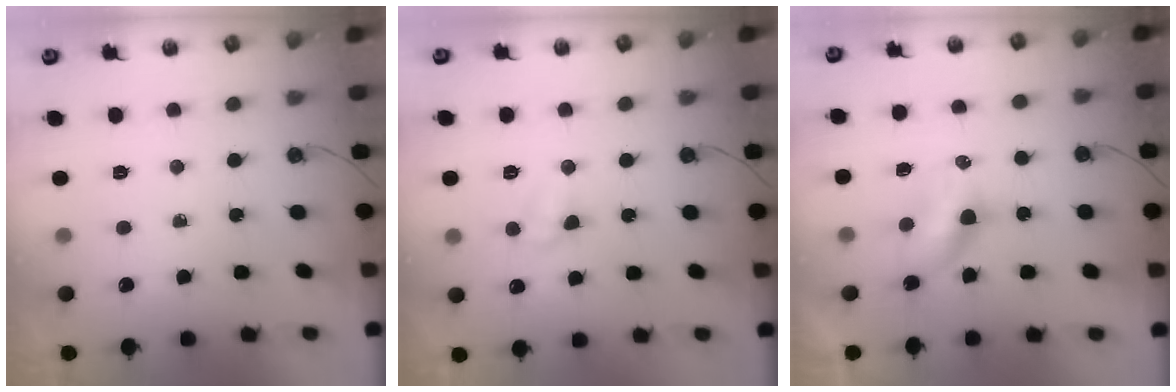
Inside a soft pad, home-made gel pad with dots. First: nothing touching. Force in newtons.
{"total": 4.7, "press": 4.7, "slide": 0.6}
{"total": 5.5, "press": 5.5, "slide": 0.6}